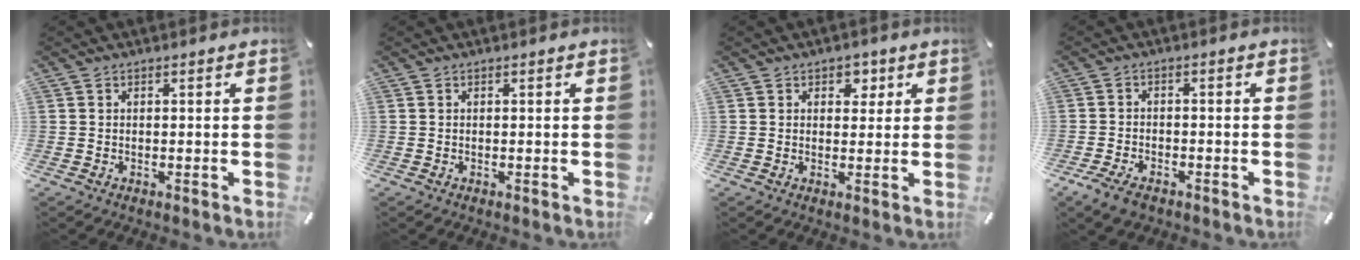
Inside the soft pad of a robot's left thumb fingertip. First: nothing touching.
{"total": 0.0}
{"total": 3.5, "force": [1.4, 2.8, 1.5], "torque": [0.005, -0.008, 0.015]}
{"total": 4.5, "force": [-3.0, 2.3, 2.4], "torque": [-0.064, 0.009, -0.061]}